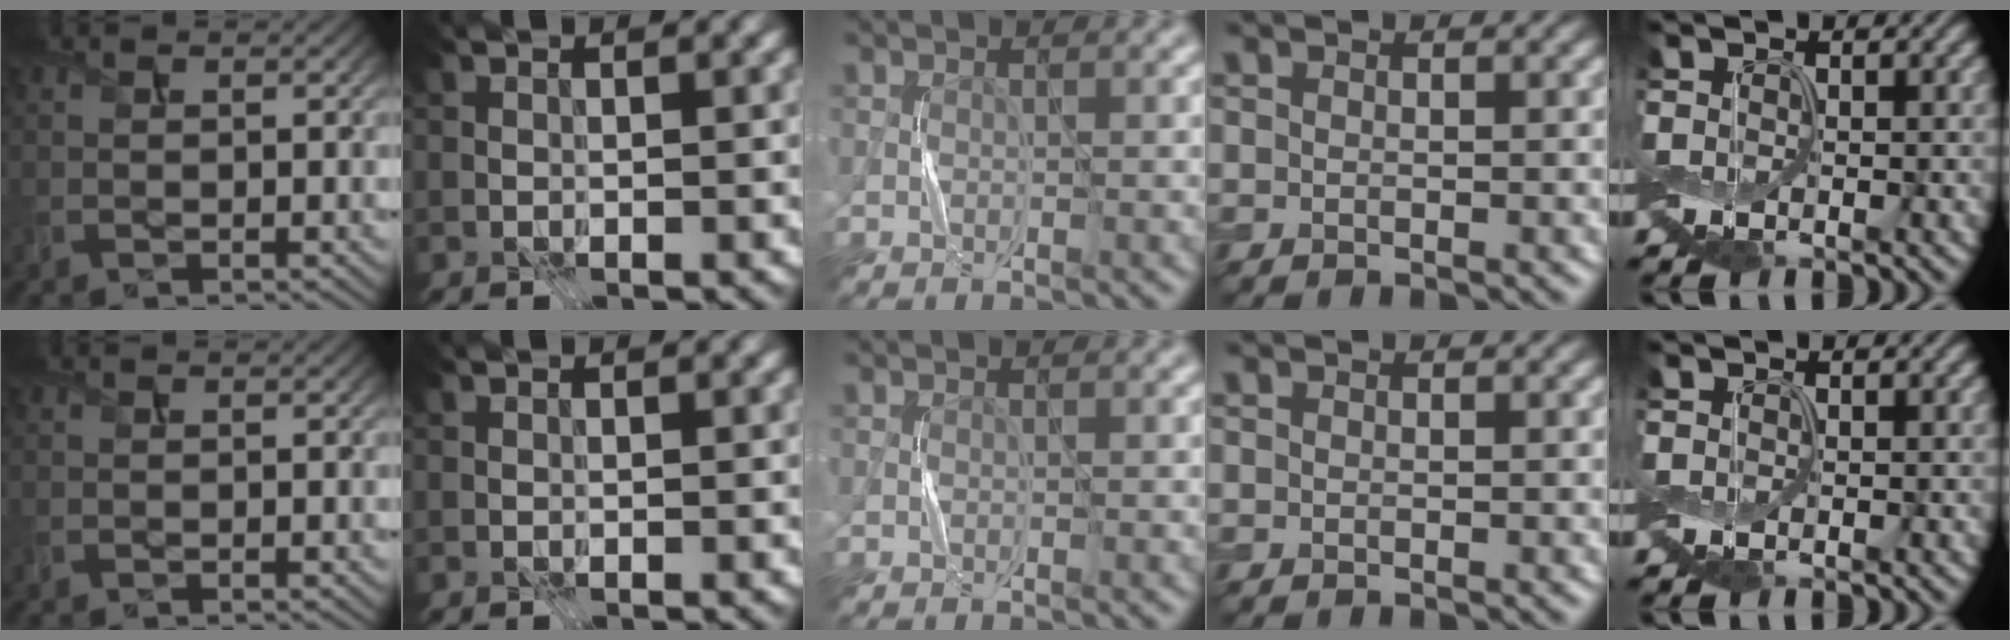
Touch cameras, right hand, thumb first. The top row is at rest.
{}